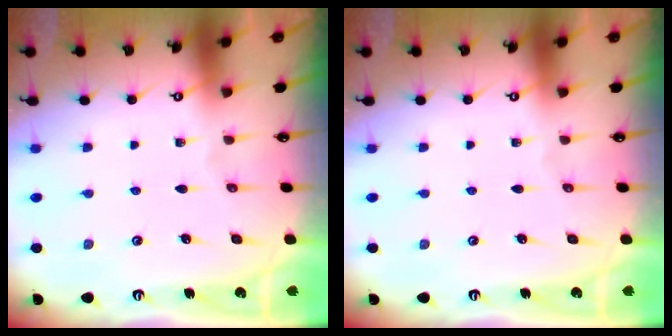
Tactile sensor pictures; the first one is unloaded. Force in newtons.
{"total": 0.0}